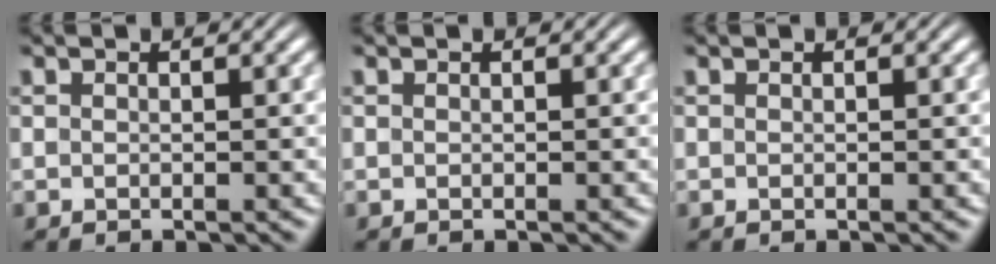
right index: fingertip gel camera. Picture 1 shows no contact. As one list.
[{"total": 0.0}, {"total": 0.0}]